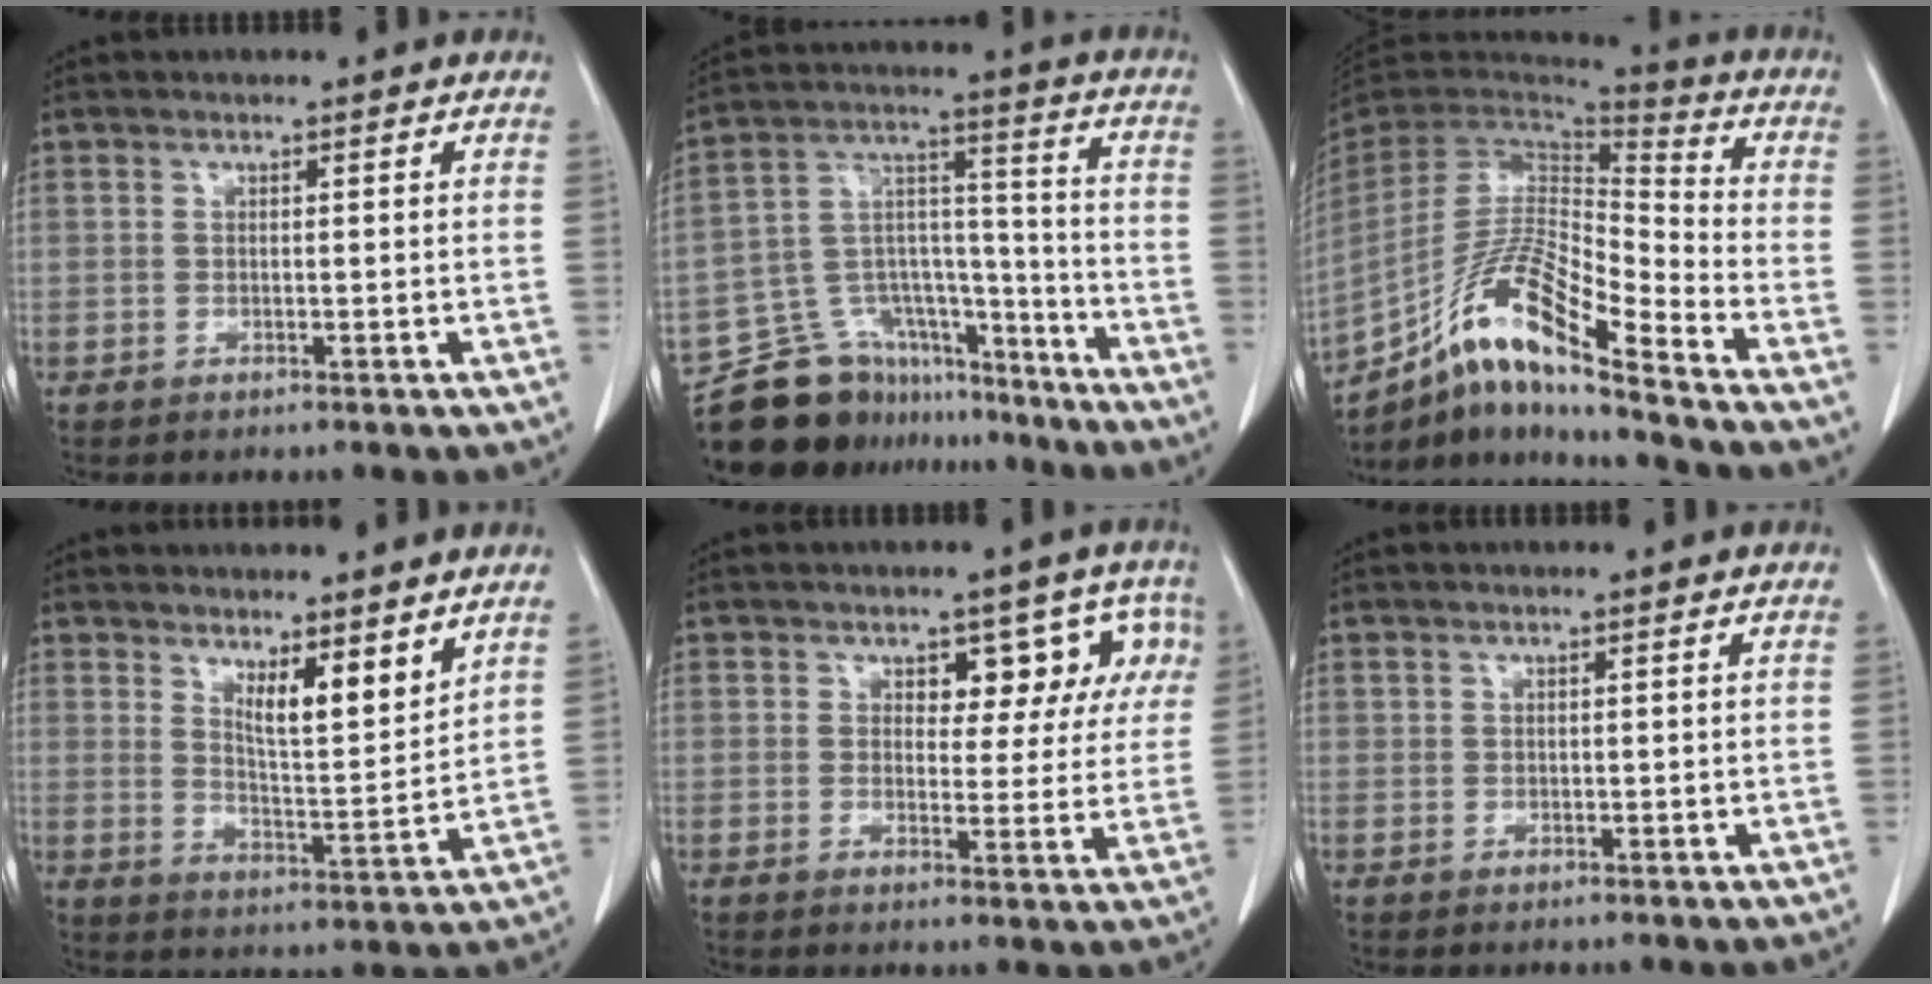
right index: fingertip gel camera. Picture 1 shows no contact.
{"total": 17.0, "force": [-14.7, 7.7, 3.6], "torque": [-0.063, 0.065, -0.239]}
{"total": 17.5, "force": [-12.5, 1.3, 12.1], "torque": [-0.244, -0.003, -0.230]}
{"total": 7.1, "force": [5.1, 1.3, 4.9], "torque": [-0.086, -0.018, 0.092]}
{"total": 6.5, "force": [3.3, 4.1, 3.9], "torque": [-0.021, 0.017, 0.038]}
{"total": 0.7, "force": [0.5, 0.5, 0.1], "torque": [0.007, -0.002, 0.006]}